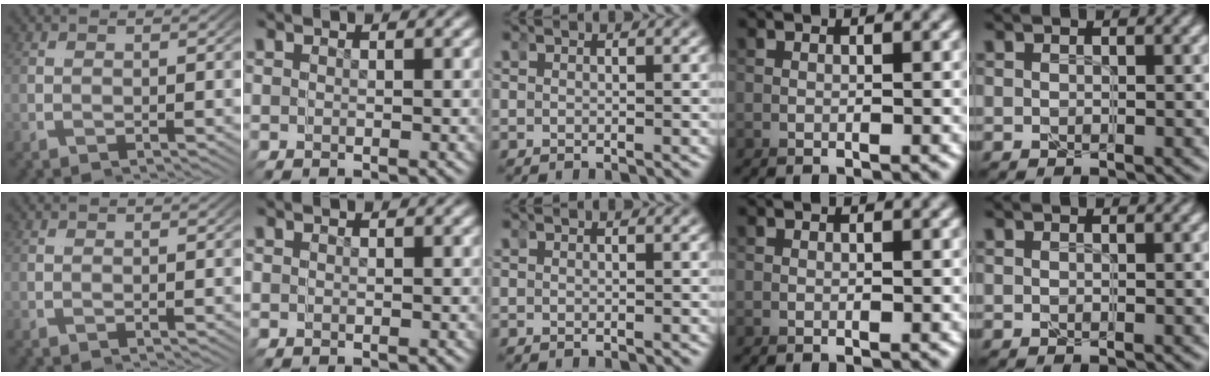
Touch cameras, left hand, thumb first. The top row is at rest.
{}